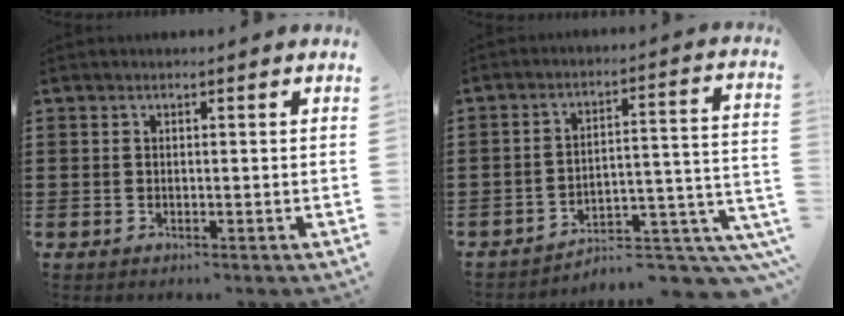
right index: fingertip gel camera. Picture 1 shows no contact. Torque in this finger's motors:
{"motor_torque": [0.03, 0.37, 0.08, -0.01]}